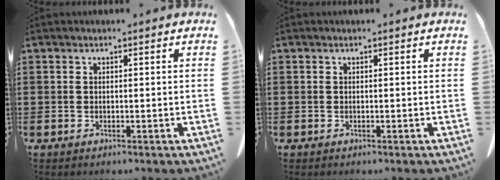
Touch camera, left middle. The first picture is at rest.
{"total": 0.0}